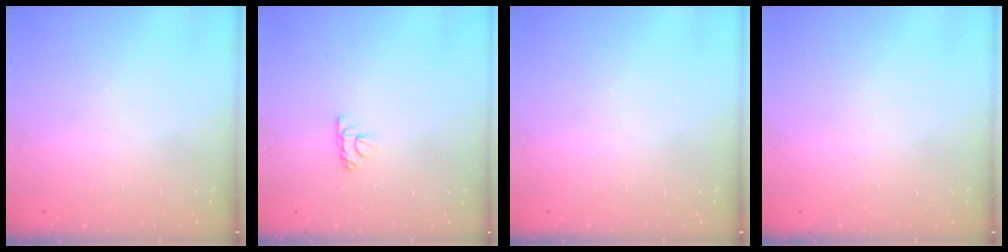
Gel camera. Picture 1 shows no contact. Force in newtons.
{"total": 4.9, "press": 4.9, "slide": 0.3}
{"total": 0.0}
{"total": 0.0}